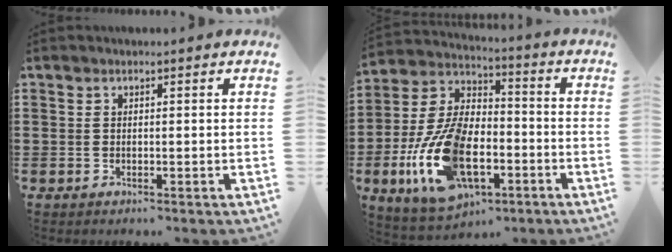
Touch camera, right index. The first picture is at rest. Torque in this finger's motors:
{"motor_torque": [2.14, 0.00, 1.05, 0.21]}